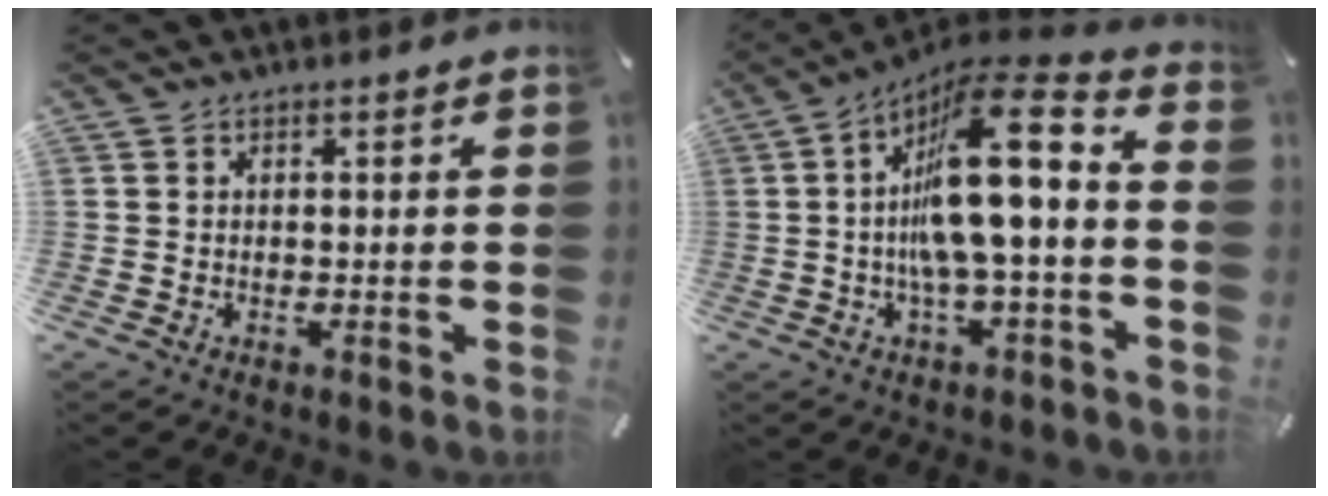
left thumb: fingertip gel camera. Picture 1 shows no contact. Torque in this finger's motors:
{"motor_torque": [1.44, 3.57, 1.71, 1.02, 0.74]}